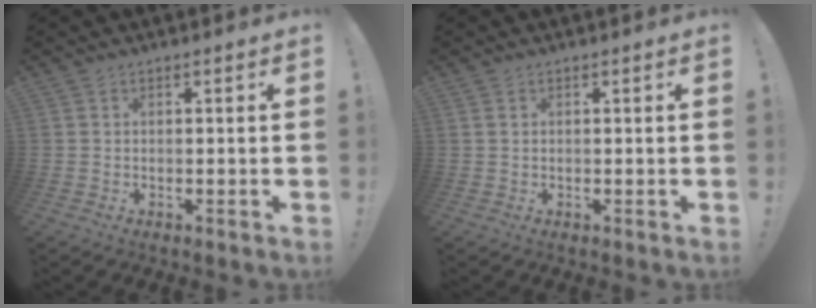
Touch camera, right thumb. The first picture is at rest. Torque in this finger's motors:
{"motor_torque": [0.05, -0.12, -0.07, -0.07, -0.01]}